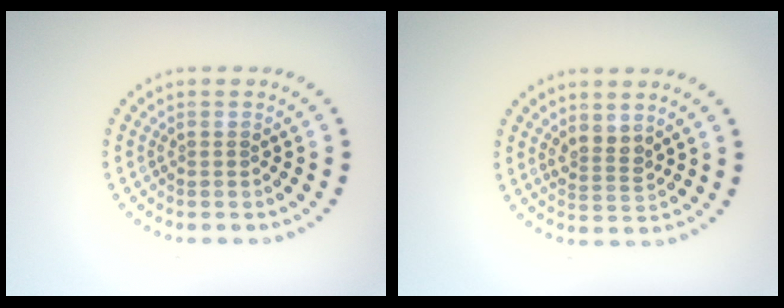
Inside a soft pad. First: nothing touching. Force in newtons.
{"total": 2.0, "press": 1.6, "slide": 1.2}